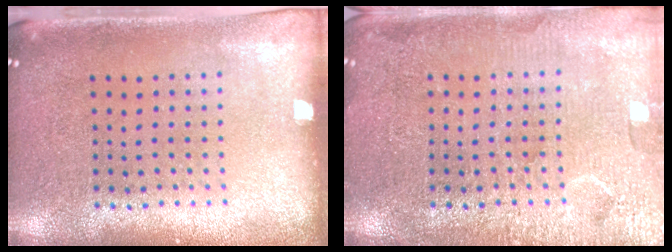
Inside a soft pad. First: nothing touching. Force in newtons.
{"total": 5.5, "press": 5.4, "slide": 0.7}